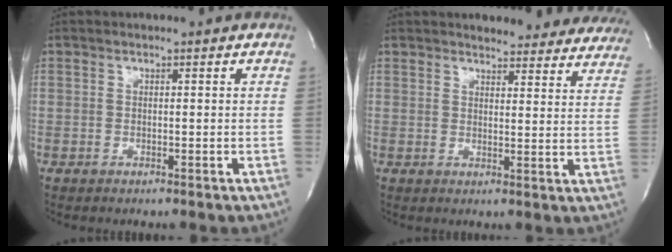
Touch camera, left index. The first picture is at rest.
{"total": 19.4, "force": [18.0, 4.8, 5.3], "torque": [-0.056, -0.048, 0.191]}